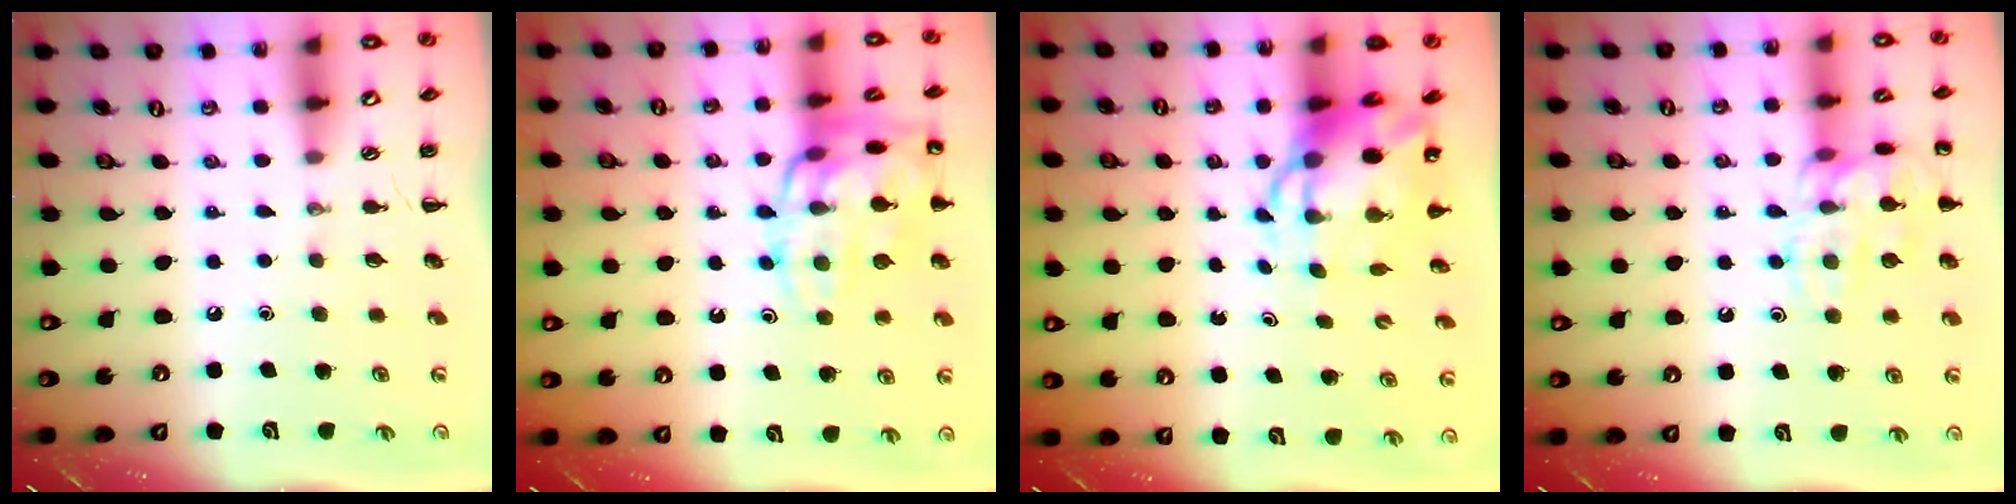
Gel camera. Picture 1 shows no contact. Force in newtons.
{"total": 18.1, "press": 18.1, "slide": 0.8}
{"total": 7.5, "press": 7.2, "slide": 2.0}
{"total": 14.7, "press": 14.7, "slide": 0.4}